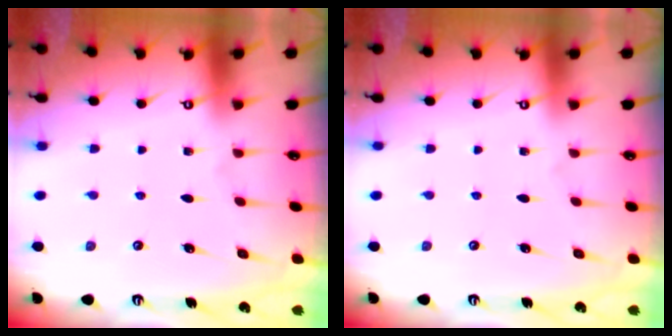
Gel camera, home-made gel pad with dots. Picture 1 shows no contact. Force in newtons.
{"total": 0.0}